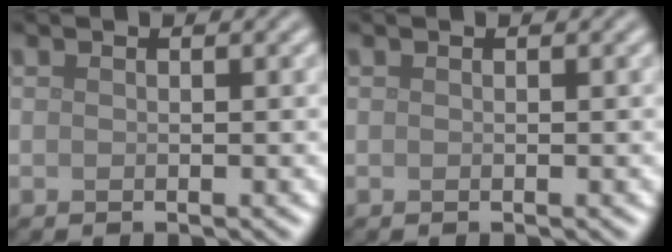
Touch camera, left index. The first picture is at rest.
{"total": 0.0}